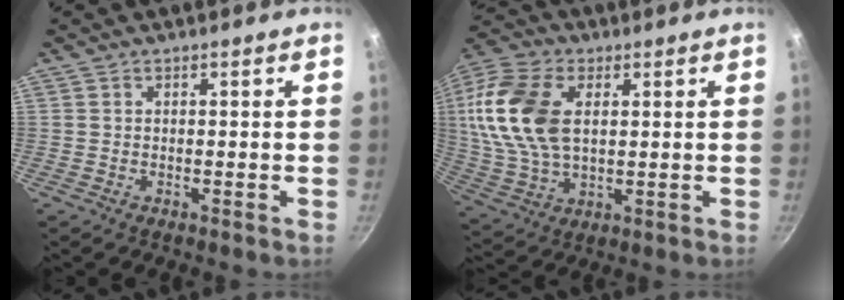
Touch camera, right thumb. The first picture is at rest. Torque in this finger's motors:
{"motor_torque": [1.58, 2.72, 2.06, 0.15, 0.68]}